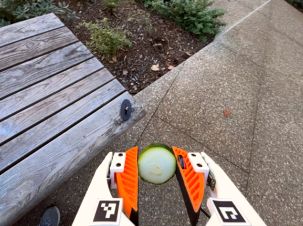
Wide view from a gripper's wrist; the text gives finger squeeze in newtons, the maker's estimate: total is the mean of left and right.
{"total": 7.6, "left": 7.6, "right": 7.6}